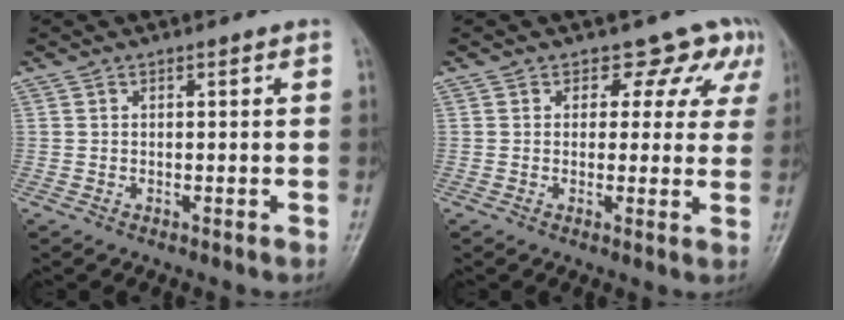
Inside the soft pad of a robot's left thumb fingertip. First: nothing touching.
{"total": 7.1, "force": [4.8, 5.0, 1.7], "torque": [0.027, -0.018, 0.037]}